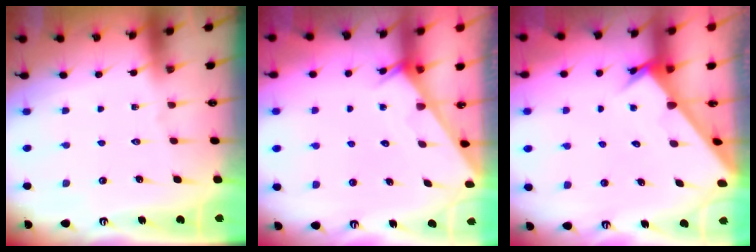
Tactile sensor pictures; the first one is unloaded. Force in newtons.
{"total": 2.6, "press": 2.6, "slide": 0.2}
{"total": 2.8, "press": 2.8, "slide": 0.1}